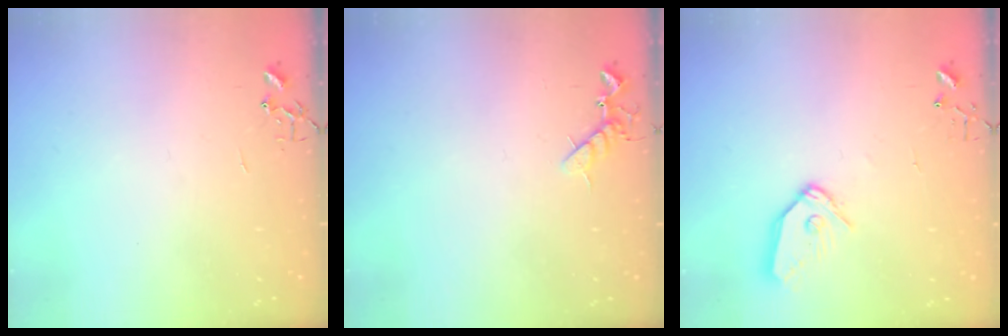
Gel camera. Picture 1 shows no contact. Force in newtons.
{"total": 7.0, "press": 6.9, "slide": 1.1}
{"total": 9.9, "press": 9.8, "slide": 1.2}